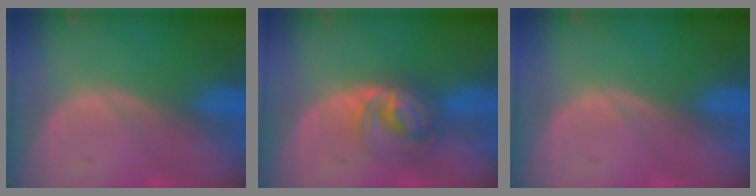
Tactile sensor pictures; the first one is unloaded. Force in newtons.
{"total": 6.5, "press": 5.8, "slide": 2.9}
{"total": 0.0}